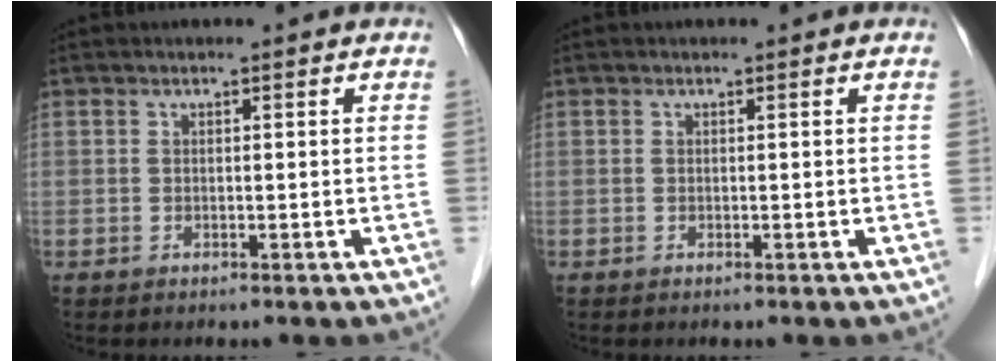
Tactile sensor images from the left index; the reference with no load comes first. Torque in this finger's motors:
{"motor_torque": [0.00, 0.00, 0.02, -0.01]}